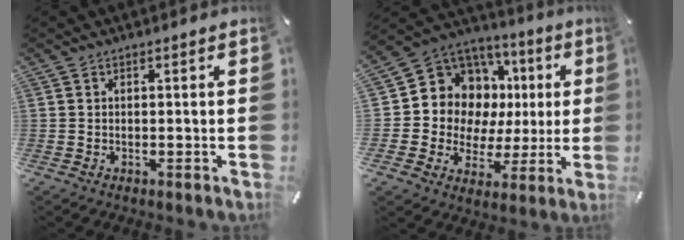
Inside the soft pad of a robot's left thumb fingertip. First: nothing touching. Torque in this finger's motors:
{"motor_torque": [2.07, 2.32, 0.47, 0.07, 0.07]}